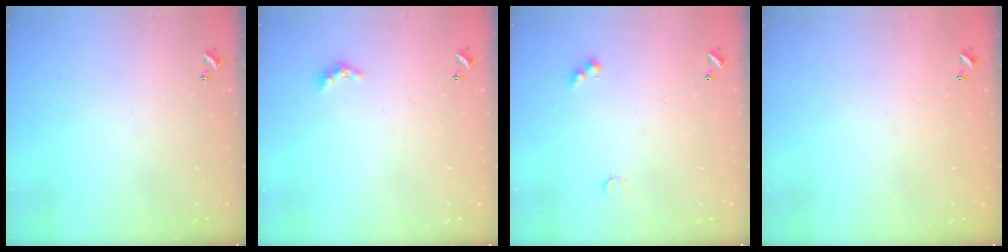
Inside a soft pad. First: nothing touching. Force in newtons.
{"total": 2.0, "press": 1.9, "slide": 0.6}
{"total": 2.9, "press": 2.8, "slide": 0.6}
{"total": 2.7, "press": 2.7, "slide": 0.1}